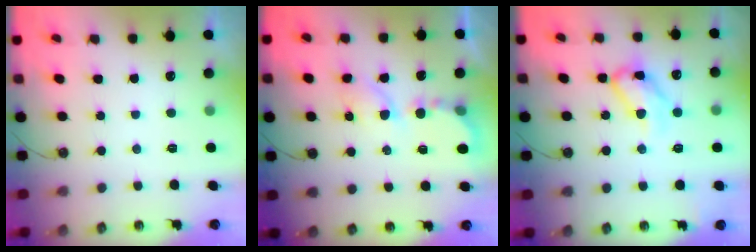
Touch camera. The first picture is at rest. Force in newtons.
{"total": 6.0, "press": 6.0, "slide": 0.6}
{"total": 12.1, "press": 12.0, "slide": 1.6}